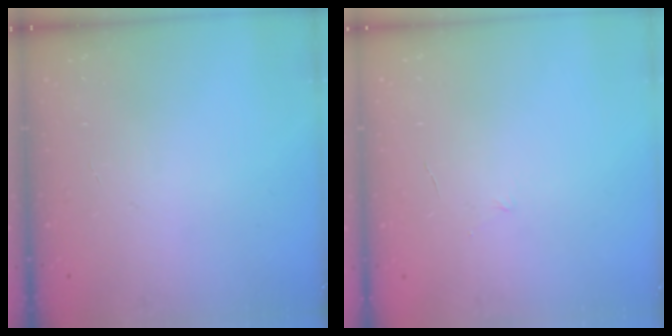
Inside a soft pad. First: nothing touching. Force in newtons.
{"total": 3.6, "press": 3.5, "slide": 0.9}